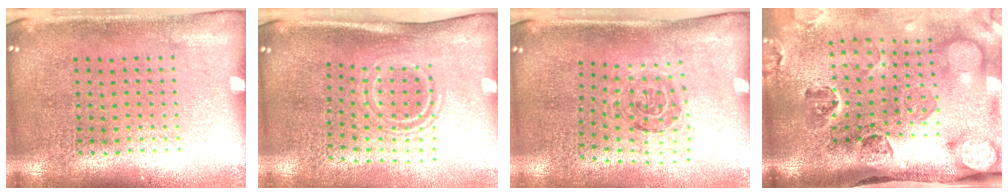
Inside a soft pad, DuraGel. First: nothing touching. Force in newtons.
{"total": 1.7, "press": 1.1, "slide": 1.4}
{"total": 1.1, "press": 1.1, "slide": 0.4}
{"total": 4.8, "press": 3.5, "slide": 3.3}